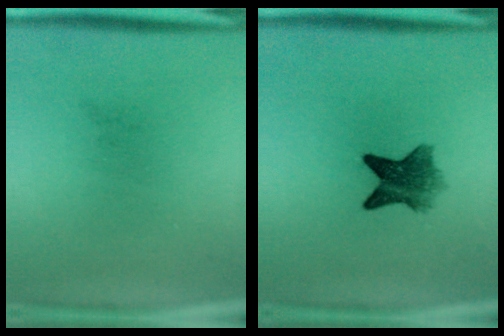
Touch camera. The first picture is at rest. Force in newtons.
{"total": 6.5}